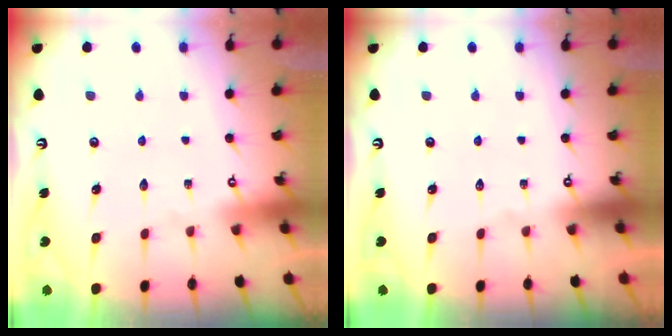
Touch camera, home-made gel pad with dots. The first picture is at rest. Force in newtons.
{"total": 0.0}